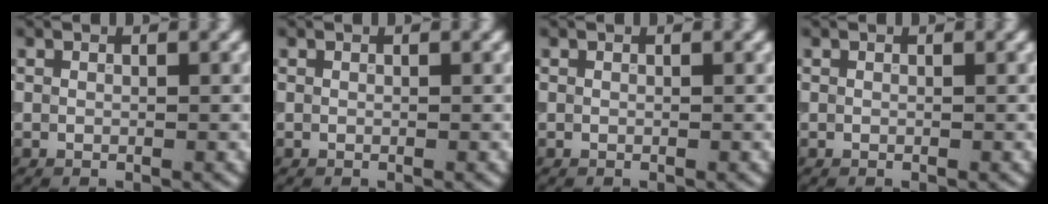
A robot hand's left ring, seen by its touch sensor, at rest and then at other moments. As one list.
[{"total": 0.0}, {"total": 0.0}, {"total": 0.0}]